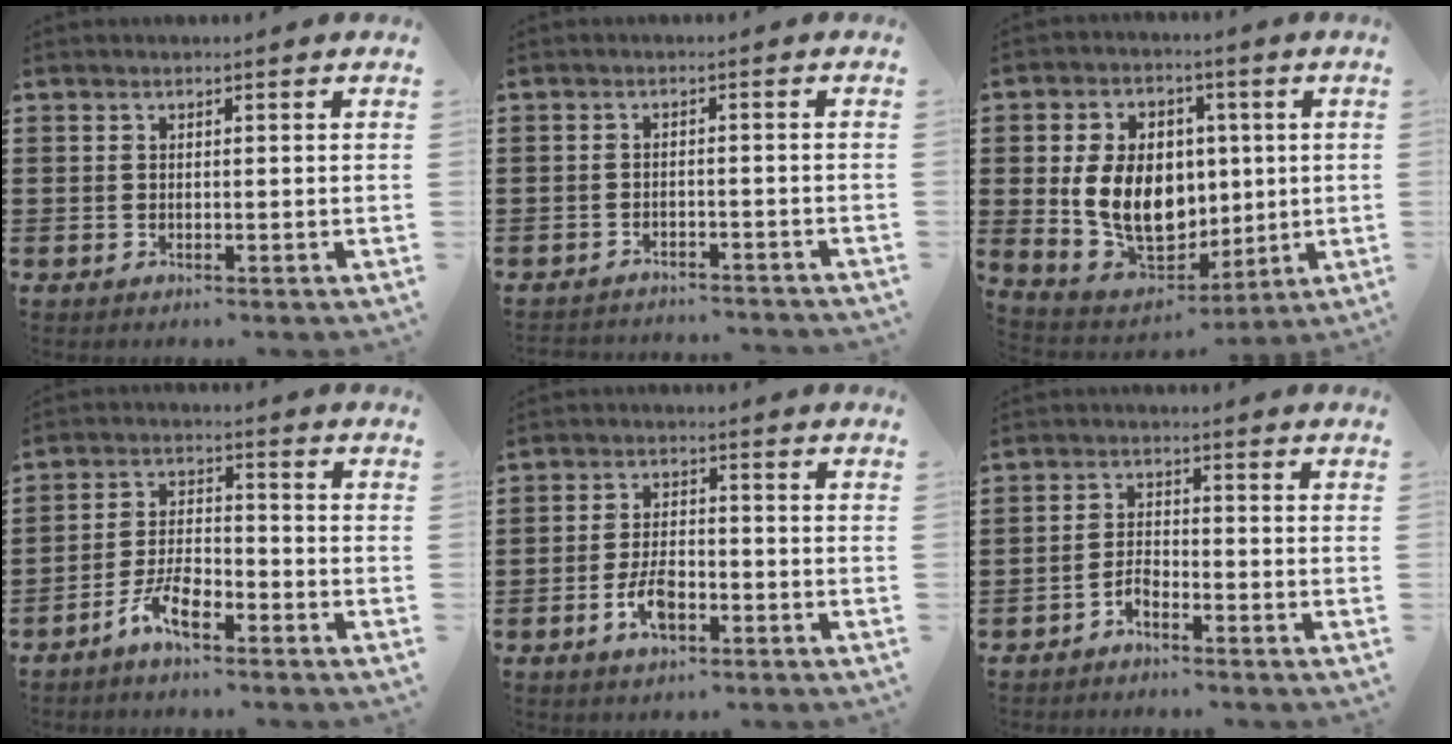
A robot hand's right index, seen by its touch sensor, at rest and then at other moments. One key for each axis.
{"total": 2.2, "fx": -2.2, "fy": 0.1, "fz": 0.0, "tx": -0.007, "ty": 0.000, "tz": -0.046}
{"total": 12.8, "fx": 1.0, "fy": 9.4, "fz": 8.7, "tx": -0.188, "ty": 0.009, "tz": 0.019}
{"total": 6.0, "fx": -4.1, "fy": 1.9, "fz": 3.9, "tx": -0.092, "ty": 0.002, "tz": -0.081}
{"total": 5.3, "fx": -2.2, "fy": 2.4, "fz": 4.2, "tx": -0.098, "ty": -0.002, "tz": -0.046}
{"total": 2.4, "fx": -2.2, "fy": 0.4, "fz": 0.9, "tx": -0.022, "ty": 0.005, "tz": -0.045}